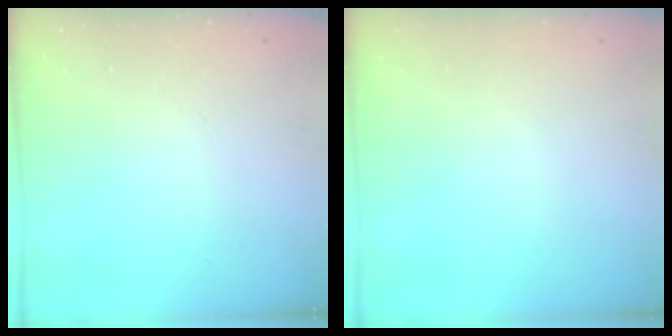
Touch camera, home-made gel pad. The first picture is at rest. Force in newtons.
{"total": 0.0}